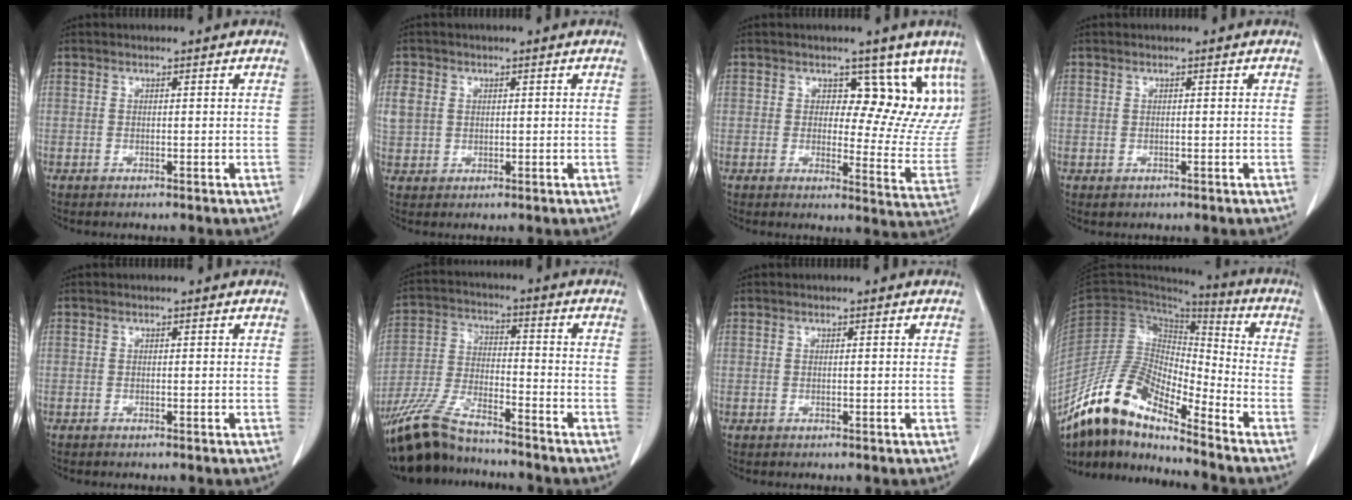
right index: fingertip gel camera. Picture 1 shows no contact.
{"total": 9.8, "force": [1.4, 8.6, 4.4], "torque": [-0.156, 0.025, 0.042]}
{"total": 15.3, "force": [7.6, 8.6, 10.0], "torque": [-0.123, 0.000, 0.097]}
{"total": 1.3, "force": [-0.2, 1.1, 0.6], "torque": [-0.013, 0.002, 0.004]}
{"total": 0.0}
{"total": 15.2, "force": [-12.9, 3.9, 7.0], "torque": [-0.152, -0.015, -0.240]}
{"total": 0.0}
{"total": 15.5, "force": [-12.4, 4.1, 8.4], "torque": [-0.168, 0.028, -0.235]}